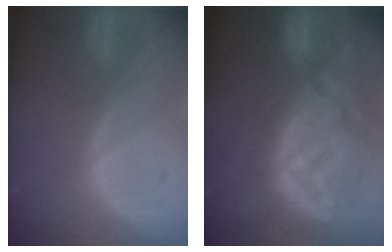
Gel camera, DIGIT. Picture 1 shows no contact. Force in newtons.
{"total": 12.4, "press": 11.1, "slide": 5.6}